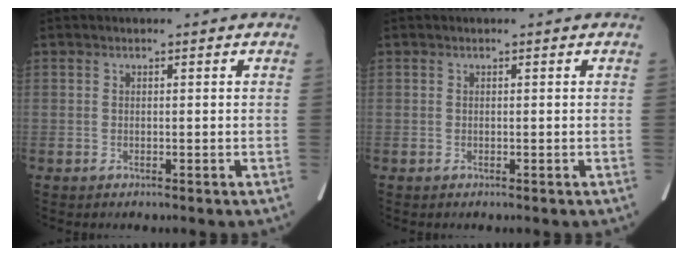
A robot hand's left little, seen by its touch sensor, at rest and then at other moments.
{"total": 0.0}